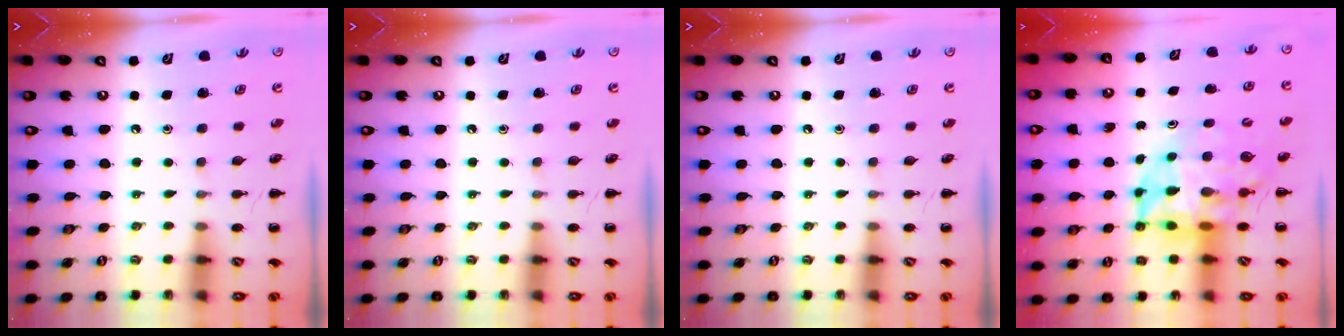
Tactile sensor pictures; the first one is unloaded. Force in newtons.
{"total": 0.0}
{"total": 0.0}
{"total": 7.8, "press": 7.5, "slide": 2.2}